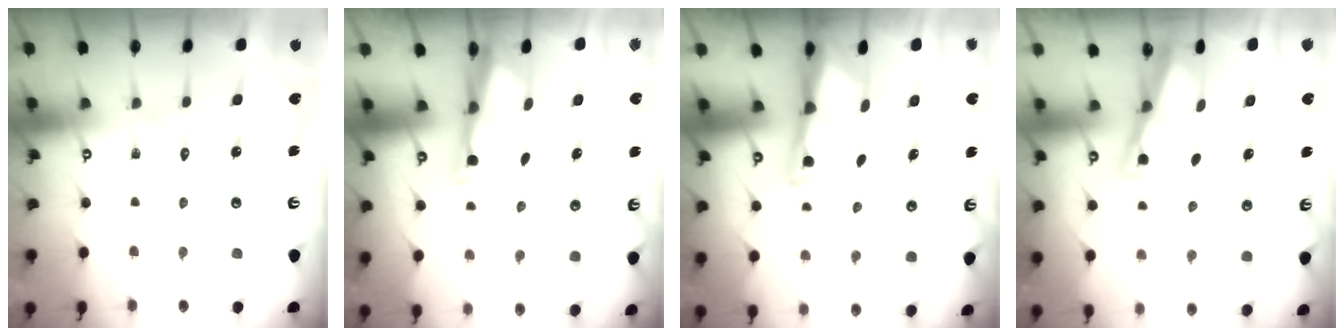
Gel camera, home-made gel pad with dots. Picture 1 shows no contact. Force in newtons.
{"total": 3.2, "press": 3.1, "slide": 0.8}
{"total": 2.9, "press": 2.8, "slide": 0.5}
{"total": 3.0, "press": 3.0, "slide": 0.3}